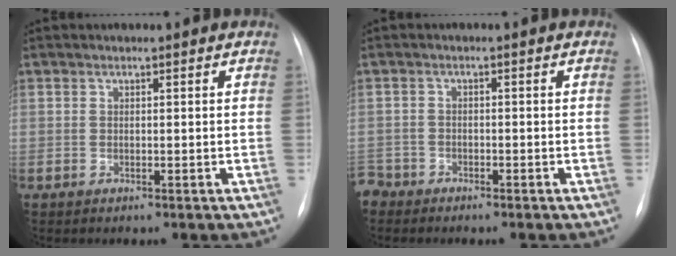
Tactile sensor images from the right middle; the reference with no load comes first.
{"total": 2.7, "force": [-2.4, 1.2, -0.4], "torque": [0.008, 0.000, -0.048]}